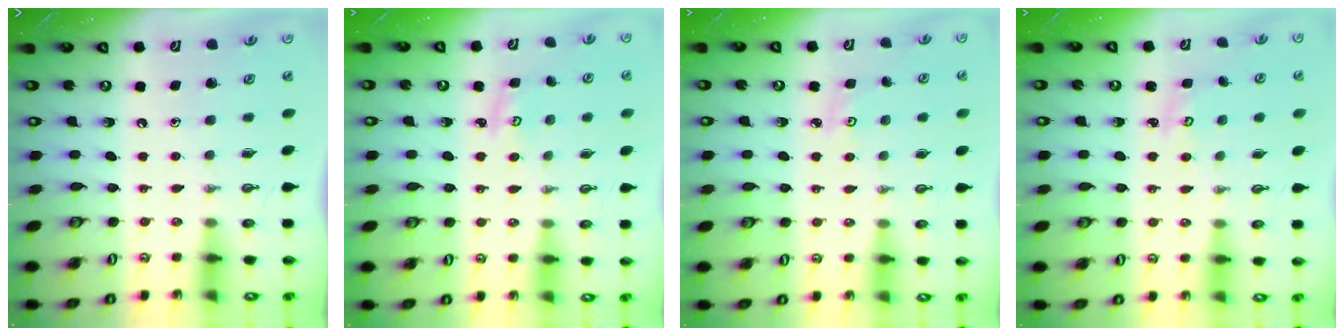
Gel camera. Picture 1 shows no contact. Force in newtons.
{"total": 2.6, "press": 2.6, "slide": 0.2}
{"total": 2.8, "press": 2.7, "slide": 0.4}
{"total": 1.9, "press": 1.9, "slide": 0.2}